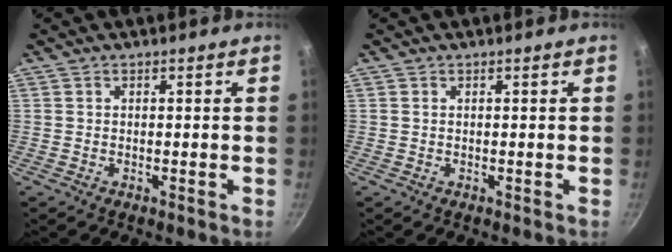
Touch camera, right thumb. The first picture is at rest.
{"total": 0.0}